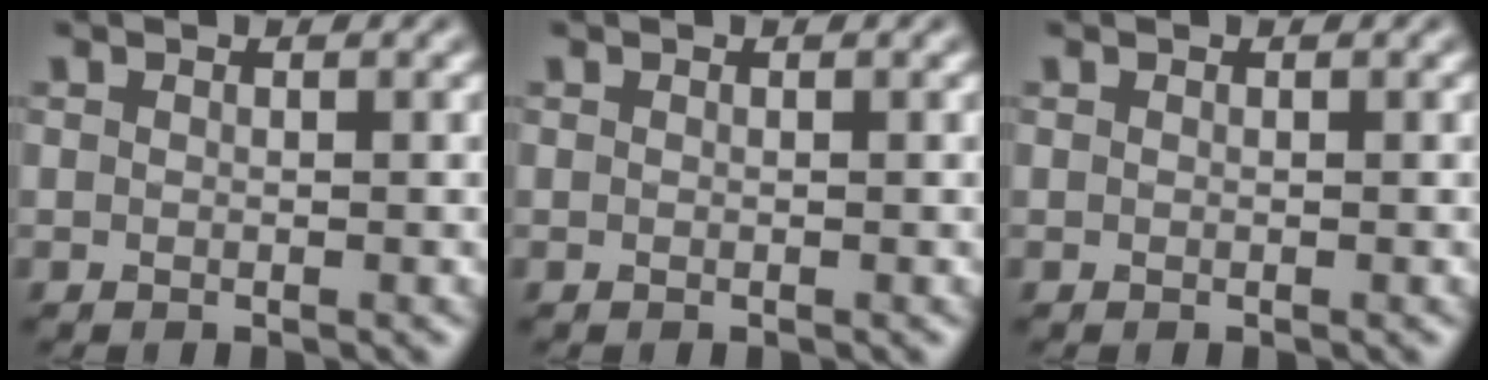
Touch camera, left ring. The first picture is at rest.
{"total": 0.0}
{"total": 0.0}